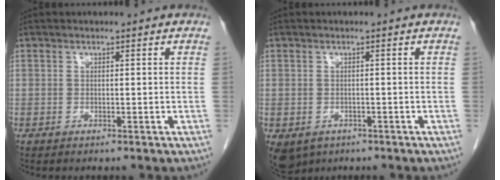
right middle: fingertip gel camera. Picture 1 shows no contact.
{"total": 6.6, "force": [-3.5, 5.0, 2.5], "torque": [-0.057, -0.007, -0.046]}